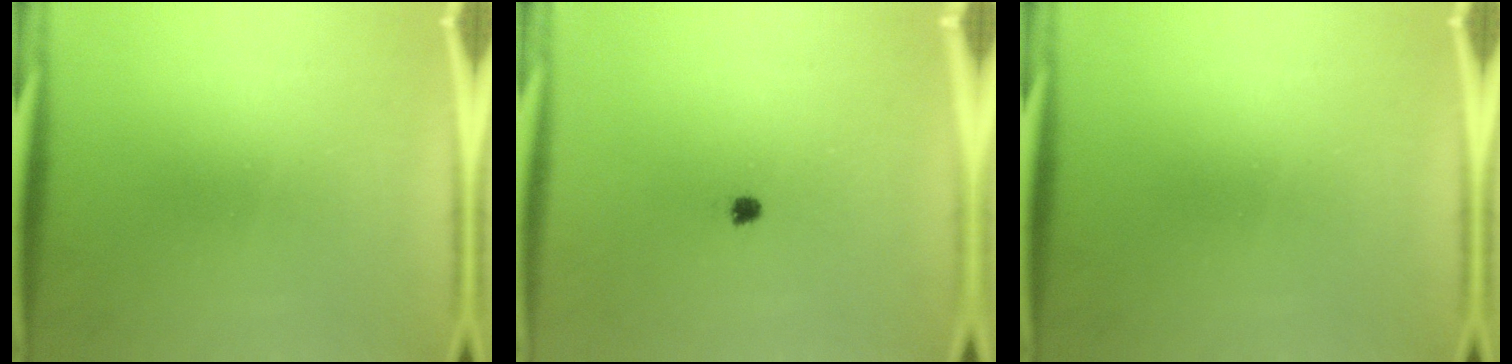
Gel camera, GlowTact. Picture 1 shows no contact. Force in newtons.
{"total": 1.3}
{"total": 0.0}